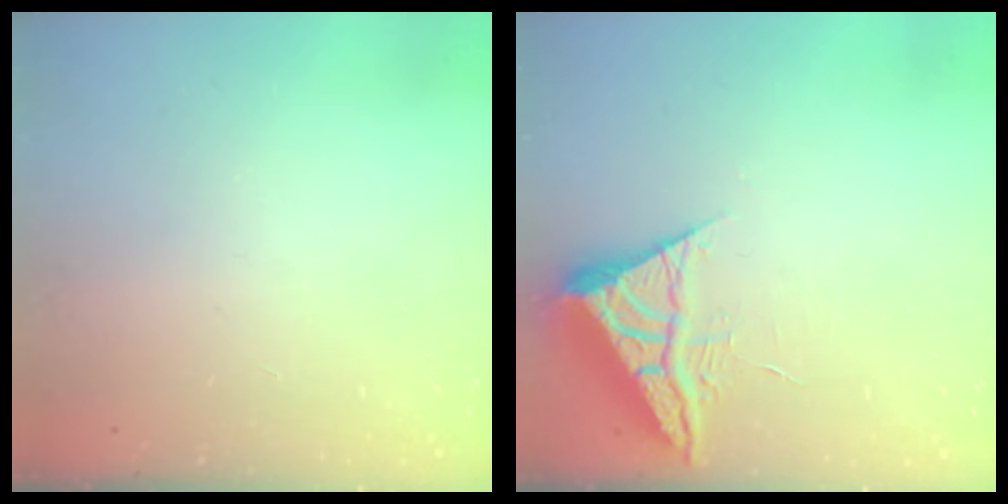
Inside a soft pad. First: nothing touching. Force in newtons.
{"total": 6.3, "press": 6.3, "slide": 0.9}